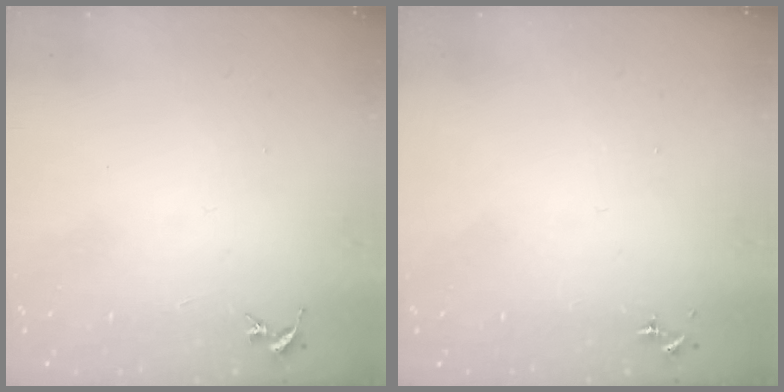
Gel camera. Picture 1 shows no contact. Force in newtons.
{"total": 0.0}